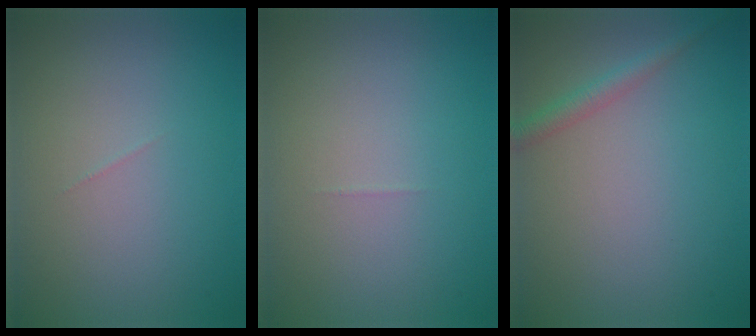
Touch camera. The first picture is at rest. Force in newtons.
{"total": 0.0}
{"total": 1.7, "press": 1.7, "slide": 0.1}